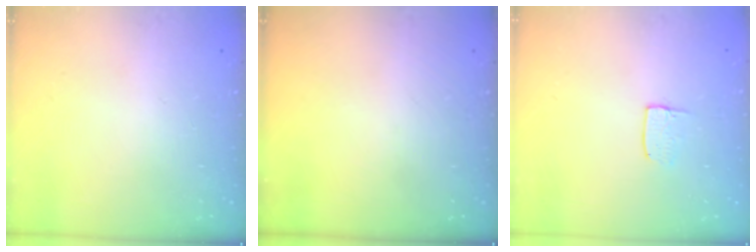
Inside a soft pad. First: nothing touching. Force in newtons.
{"total": 0.0}
{"total": 3.4, "press": 3.3, "slide": 0.3}